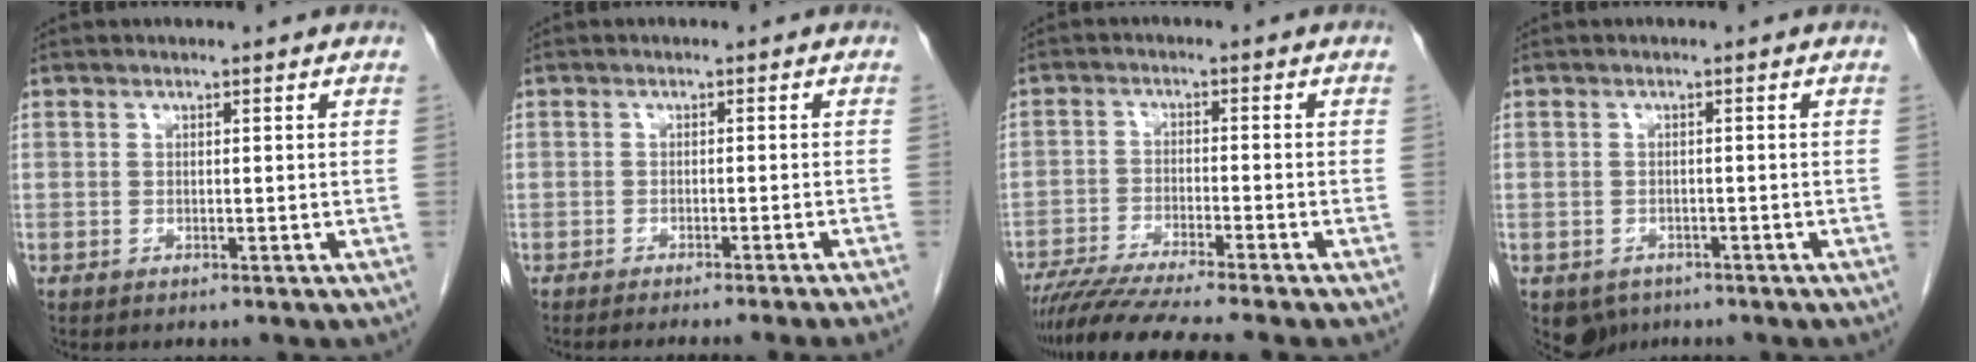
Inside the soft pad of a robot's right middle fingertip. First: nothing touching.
{"total": 8.7, "force": [-7.6, -1.8, 3.9], "torque": [-0.012, -0.021, -0.097]}
{"total": 10.9, "force": [-9.4, -1.2, 5.4], "torque": [-0.070, -0.027, -0.151]}
{"total": 4.0, "force": [-2.6, 2.9, 0.9], "torque": [-0.012, 0.001, -0.036]}